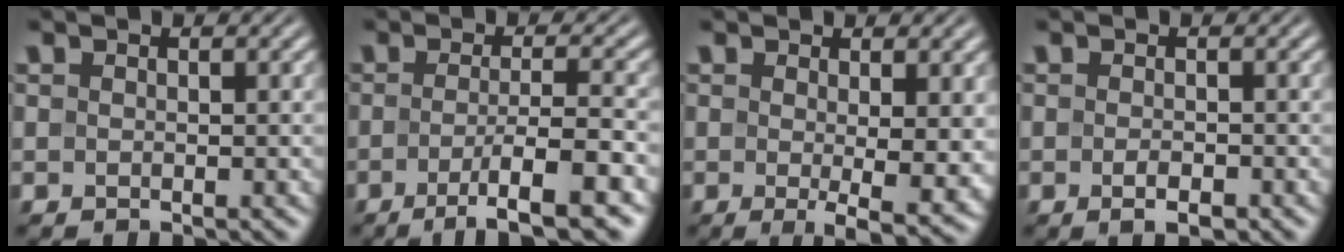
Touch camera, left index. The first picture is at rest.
{"total": 6.1, "force": [-2.7, 1.0, 5.3], "torque": [-0.082, -0.004, -0.050]}
{"total": 5.1, "force": [-0.2, 1.1, 5.0], "torque": [-0.074, -0.021, 0.003]}
{"total": 1.8, "force": [-0.8, 0.6, 1.5], "torque": [-0.026, -0.003, -0.013]}